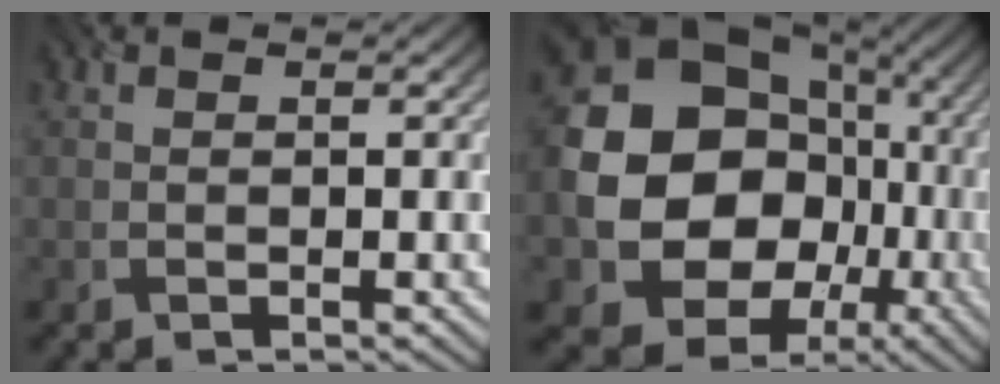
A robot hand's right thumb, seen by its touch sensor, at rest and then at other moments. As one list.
[{"total": 19.7, "force": [-1.5, 17.3, 9.4], "torque": [-0.205, -0.032, -0.028]}]